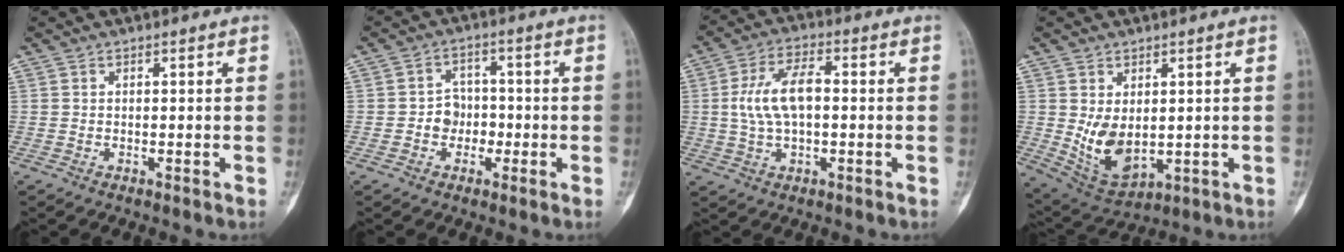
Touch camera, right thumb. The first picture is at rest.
{"total": 4.9, "force": [-1.1, 4.2, 2.2], "torque": [0.004, 0.019, -0.028]}
{"total": 10.1, "force": [0.4, 5.1, 8.7], "torque": [-0.172, 0.016, 0.005]}
{"total": 8.8, "force": [0.4, 5.4, 6.9], "torque": [-0.103, -0.015, 0.032]}